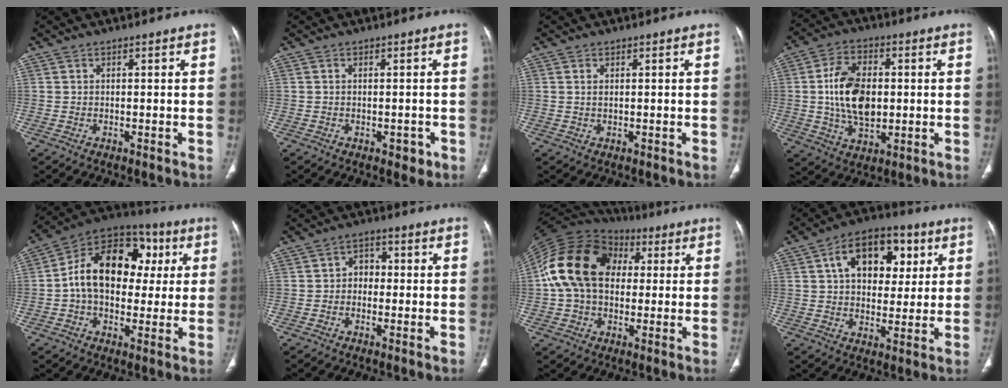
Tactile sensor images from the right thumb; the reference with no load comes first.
{"total": 2.1, "force": [-0.8, 1.3, 1.4], "torque": [-0.009, 0.003, -0.006]}
{"total": 1.0, "force": [0.3, 0.5, 0.9], "torque": [-0.023, 0.003, 0.010]}
{"total": 13.2, "force": [0.5, 8.3, 10.2], "torque": [-0.167, 0.003, 0.014]}
{"total": 19.2, "force": [2.5, 13.4, 13.5], "torque": [-0.182, 0.033, 0.029]}
{"total": 3.6, "force": [-0.3, 3.0, 2.0], "torque": [-0.006, 0.016, -0.016]}
{"total": 19.1, "force": [2.5, 14.0, 12.8], "torque": [-0.240, 0.034, 0.036]}
{"total": 15.1, "force": [4.8, 9.9, 10.4], "torque": [-0.116, 0.004, 0.073]}